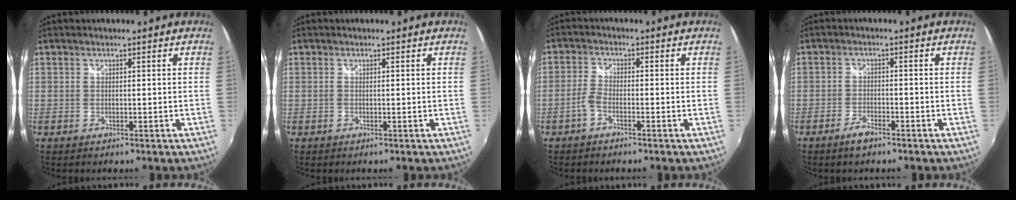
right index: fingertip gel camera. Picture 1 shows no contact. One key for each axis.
{"total": 0.0}
{"total": 2.6, "fx": -1.6, "fy": 0.8, "fz": 1.9, "tx": -0.052, "ty": 0.004, "tz": -0.036}
{"total": 3.2, "fx": -2.6, "fy": 0.9, "fz": 1.6, "tx": -0.045, "ty": -0.002, "tz": -0.052}